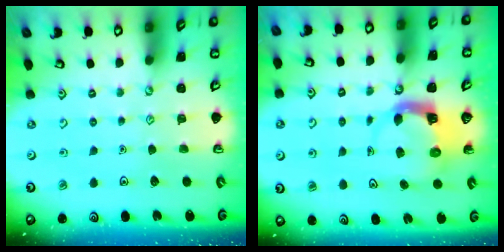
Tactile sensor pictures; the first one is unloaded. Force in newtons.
{"total": 4.0, "press": 4.0, "slide": 0.4}